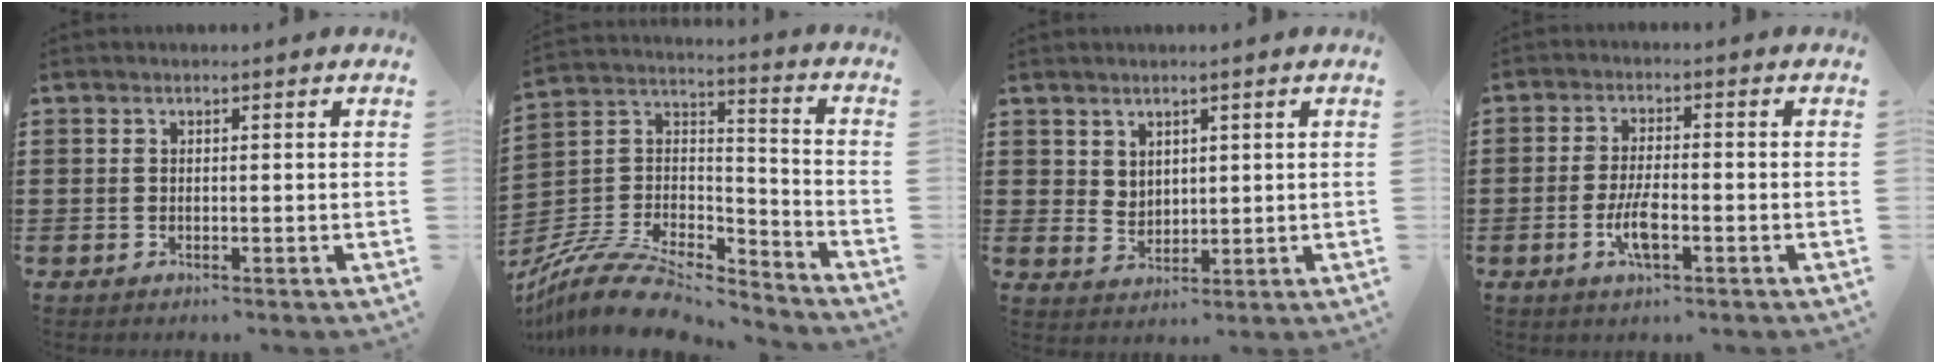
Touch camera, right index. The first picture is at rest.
{"total": 10.8, "force": [-9.0, 3.5, 4.8], "torque": [-0.103, 0.017, -0.177]}
{"total": 3.1, "force": [2.6, 1.8, 0.4], "torque": [-0.015, 0.002, 0.051]}
{"total": 5.1, "force": [-1.7, 1.5, 4.5], "torque": [-0.096, 0.001, -0.036]}